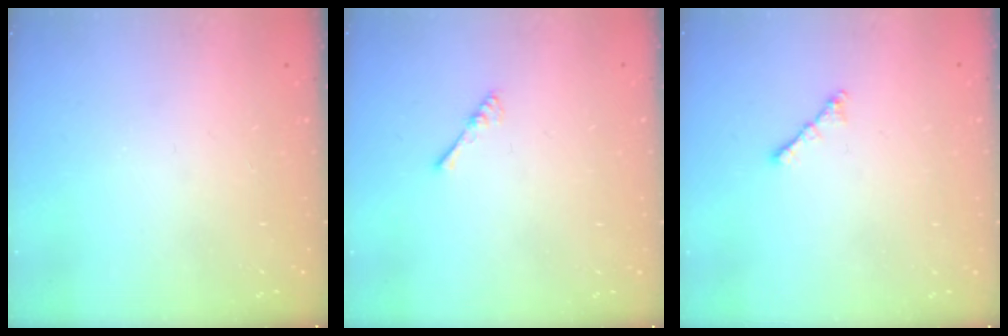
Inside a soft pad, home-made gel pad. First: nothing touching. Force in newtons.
{"total": 2.4, "press": 2.4, "slide": 0.5}
{"total": 2.1, "press": 2.0, "slide": 0.6}